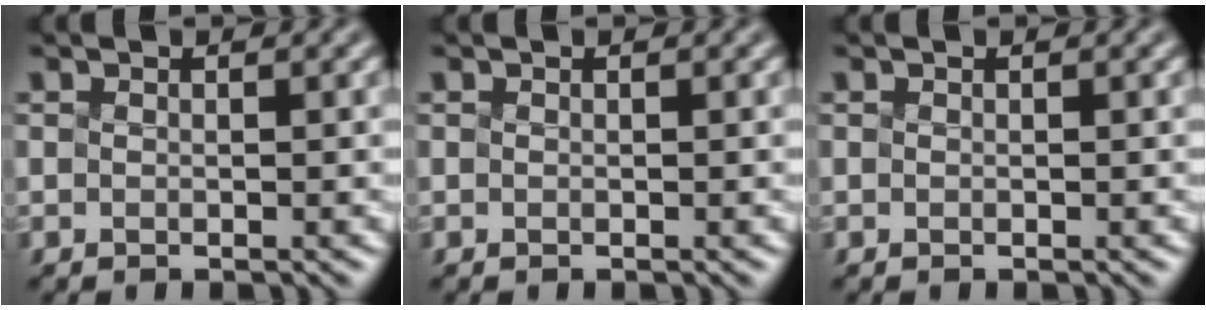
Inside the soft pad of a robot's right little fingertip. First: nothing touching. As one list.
[{"total": 0.0}, {"total": 0.0}]